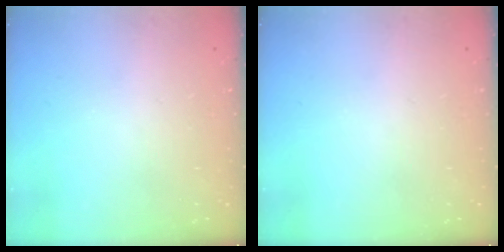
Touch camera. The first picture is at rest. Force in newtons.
{"total": 0.0}